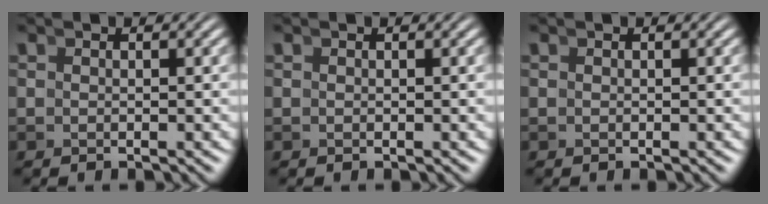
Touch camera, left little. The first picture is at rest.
{"total": 0.0}
{"total": 0.0}